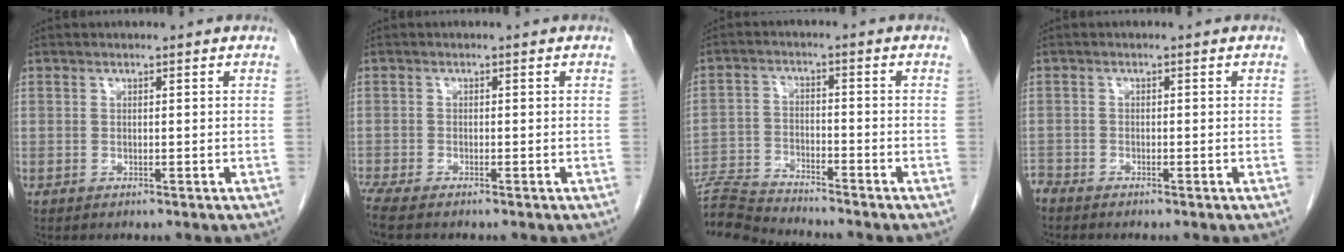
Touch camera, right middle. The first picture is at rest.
{"total": 3.6, "force": [-3.1, 0.1, 1.8], "torque": [-0.041, -0.012, -0.061]}
{"total": 9.0, "force": [-8.9, -0.9, 0.9], "torque": [-0.017, -0.004, -0.166]}
{"total": 1.5, "force": [-1.5, 0.0, -0.2], "torque": [0.001, -0.006, -0.031]}